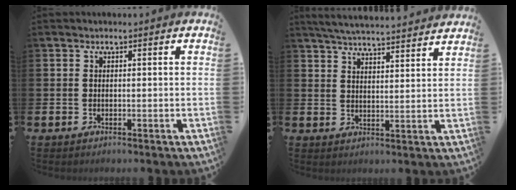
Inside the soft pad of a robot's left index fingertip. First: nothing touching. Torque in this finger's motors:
{"motor_torque": [0.97, -1.17, 0.37, 0.11]}